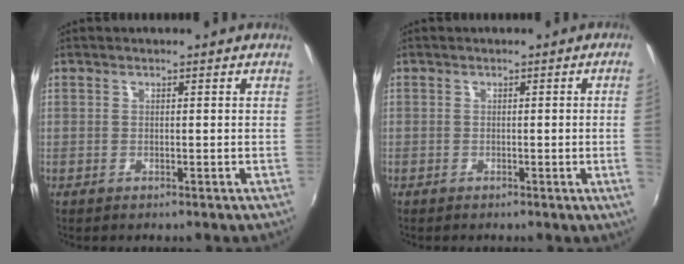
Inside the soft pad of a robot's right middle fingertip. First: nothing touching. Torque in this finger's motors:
{"motor_torque": [1.06, -1.08, -0.07, -0.21]}